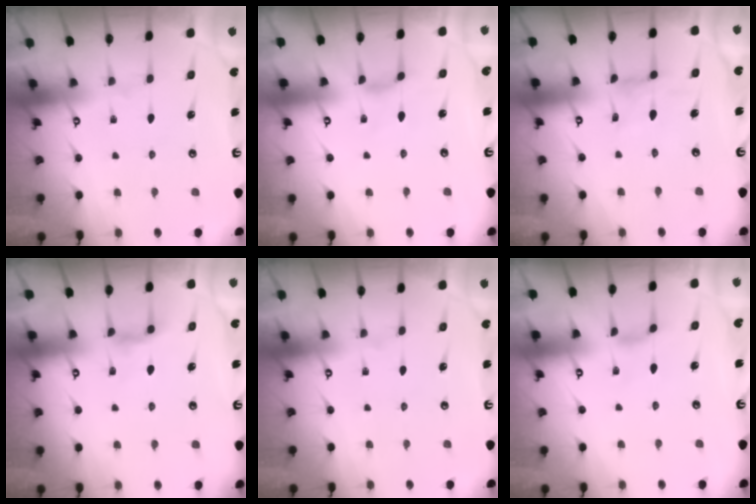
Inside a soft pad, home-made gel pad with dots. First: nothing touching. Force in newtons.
{"total": 2.0, "press": 2.0, "slide": 0.3}
{"total": 1.7, "press": 1.7, "slide": 0.3}
{"total": 4.9, "press": 4.9, "slide": 0.6}
{"total": 0.0}
{"total": 2.4, "press": 2.4, "slide": 0.4}